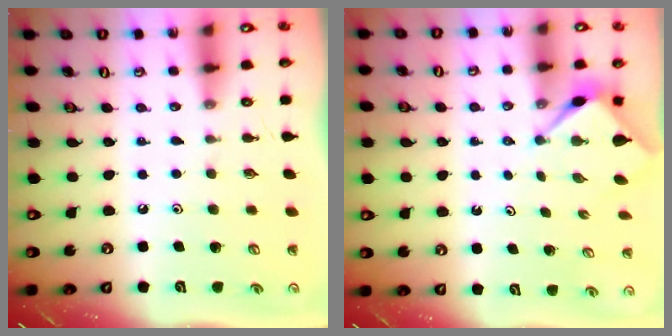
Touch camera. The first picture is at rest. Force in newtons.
{"total": 3.0, "press": 3.0, "slide": 0.2}